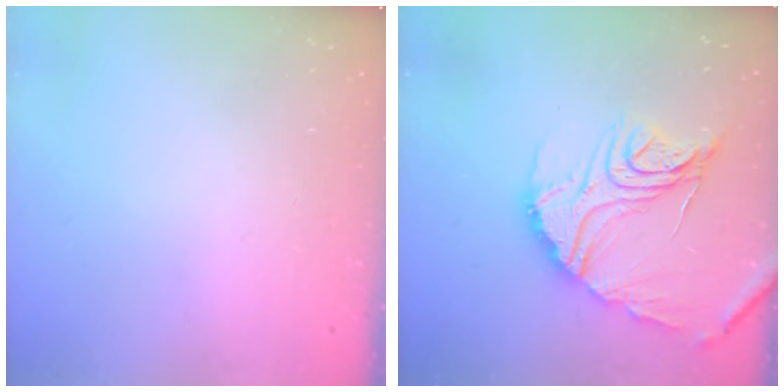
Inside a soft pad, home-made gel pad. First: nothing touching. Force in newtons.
{"total": 18.6, "press": 18.5, "slide": 1.4}